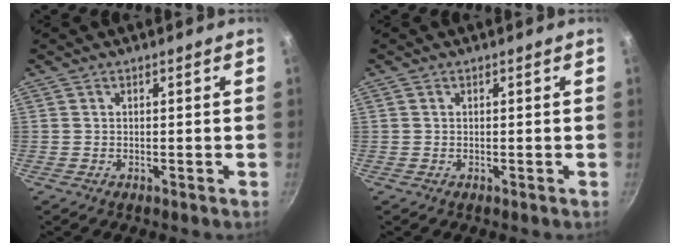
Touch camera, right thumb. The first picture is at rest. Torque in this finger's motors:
{"motor_torque": [-0.25, 0.03, -0.11, 0.20, -0.02]}